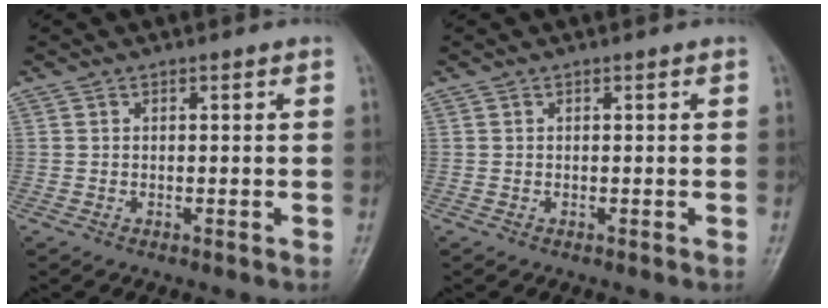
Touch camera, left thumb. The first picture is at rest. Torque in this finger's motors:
{"motor_torque": [-0.03, 0.03, -0.21, 0.22, 0.00]}